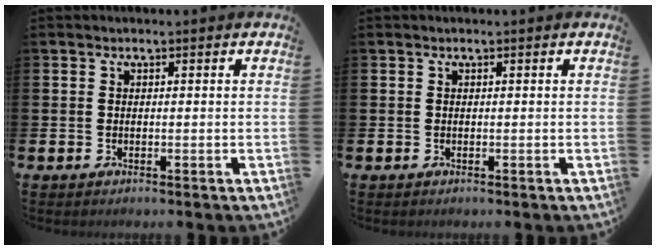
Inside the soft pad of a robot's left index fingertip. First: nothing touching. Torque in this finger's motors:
{"motor_torque": [0.00, 0.00, 0.00, 0.00]}